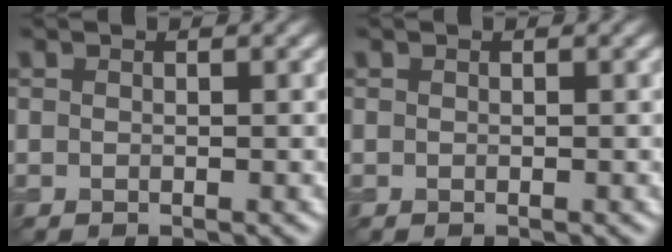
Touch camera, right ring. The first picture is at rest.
{"total": 0.0}